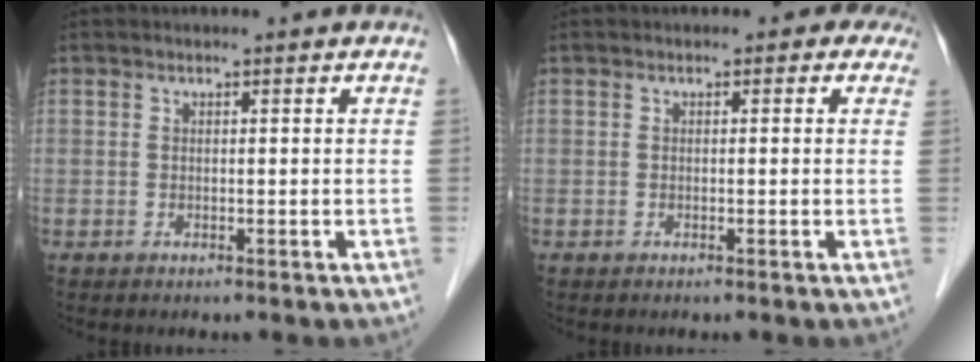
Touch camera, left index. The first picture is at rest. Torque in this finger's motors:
{"motor_torque": [1.00, -1.14, 0.10, 0.01]}